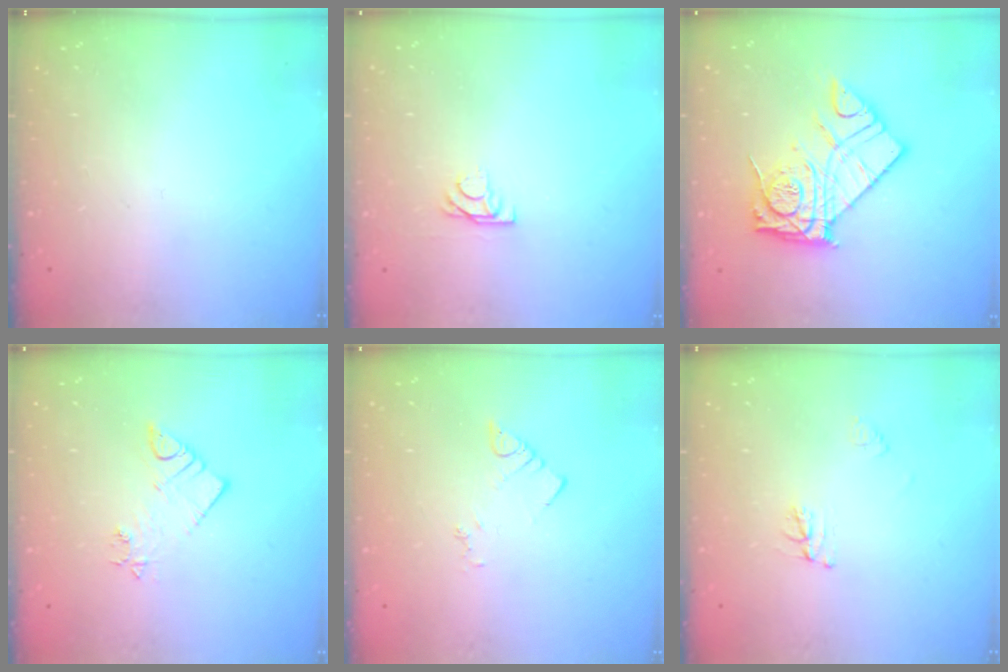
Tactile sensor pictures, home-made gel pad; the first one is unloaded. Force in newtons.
{"total": 4.2, "press": 4.2, "slide": 0.4}
{"total": 15.6, "press": 15.5, "slide": 1.3}
{"total": 7.5, "press": 7.5, "slide": 0.8}
{"total": 2.4, "press": 2.3, "slide": 0.4}
{"total": 5.0, "press": 5.0, "slide": 0.6}